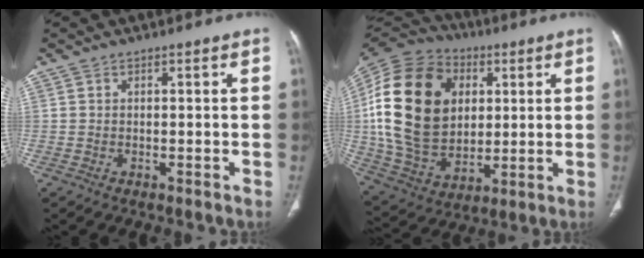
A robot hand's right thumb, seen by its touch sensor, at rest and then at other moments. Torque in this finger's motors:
{"motor_torque": [0.87, 1.29, 1.46, -0.93, 0.31]}